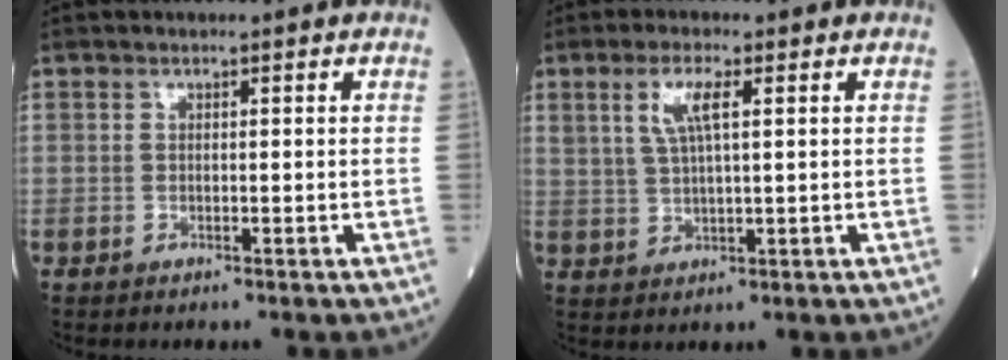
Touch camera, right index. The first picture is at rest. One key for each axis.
{"total": 4.9, "fx": 2.0, "fy": 1.1, "fz": 4.4, "tx": -0.093, "ty": 0.008, "tz": 0.044}